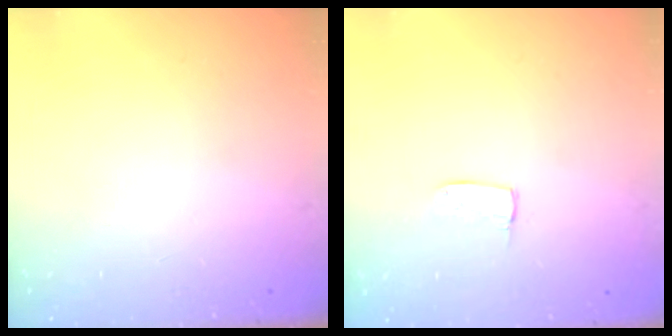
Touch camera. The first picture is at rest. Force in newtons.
{"total": 4.1, "press": 4.0, "slide": 0.2}